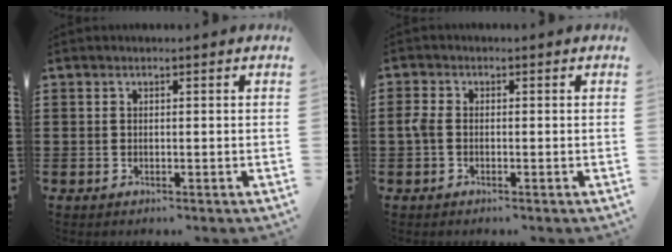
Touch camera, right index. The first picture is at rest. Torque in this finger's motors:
{"motor_torque": [0.46, -0.35, 0.16, 0.06]}